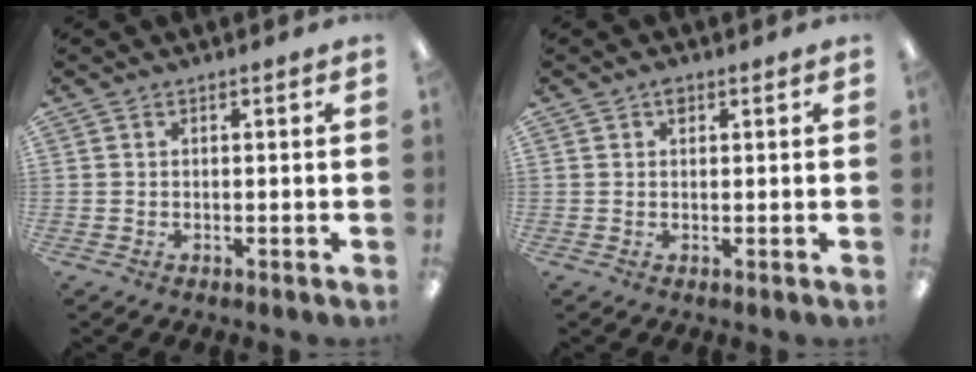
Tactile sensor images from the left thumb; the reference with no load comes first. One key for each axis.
{"total": 1.5, "fx": 0.8, "fy": 0.9, "fz": 0.9, "tx": -0.011, "ty": 0.000, "tz": 0.012}